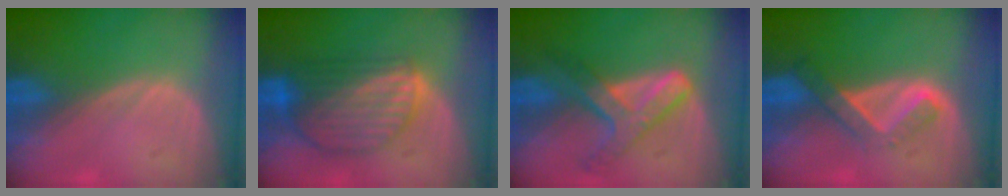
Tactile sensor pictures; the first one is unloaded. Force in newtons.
{"total": 8.9, "press": 7.7, "slide": 4.4}
{"total": 7.4, "press": 6.2, "slide": 4.1}
{"total": 5.1, "press": 4.4, "slide": 2.6}